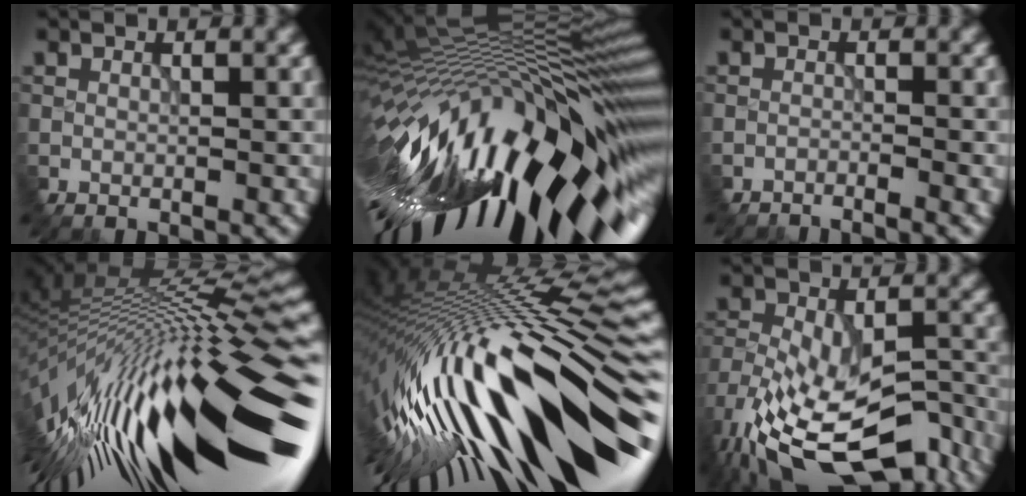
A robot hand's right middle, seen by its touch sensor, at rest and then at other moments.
{"total": 18.1, "force": [-6.2, 5.7, 16.0], "torque": [-0.270, -0.001, -0.115]}
{"total": 2.4, "force": [-2.3, -0.1, 0.7], "torque": [-0.014, 0.007, -0.048]}
{"total": 17.2, "force": [-3.0, 4.7, 16.3], "torque": [-0.274, 0.011, -0.059]}
{"total": 16.7, "force": [-3.6, 5.4, 15.4], "torque": [-0.239, 0.020, -0.070]}
{"total": 15.6, "force": [-10.7, 7.6, 8.5], "torque": [-0.176, -0.023, -0.143]}